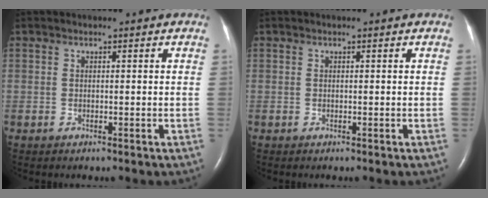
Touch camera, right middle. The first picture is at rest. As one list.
[{"total": 0.0}]